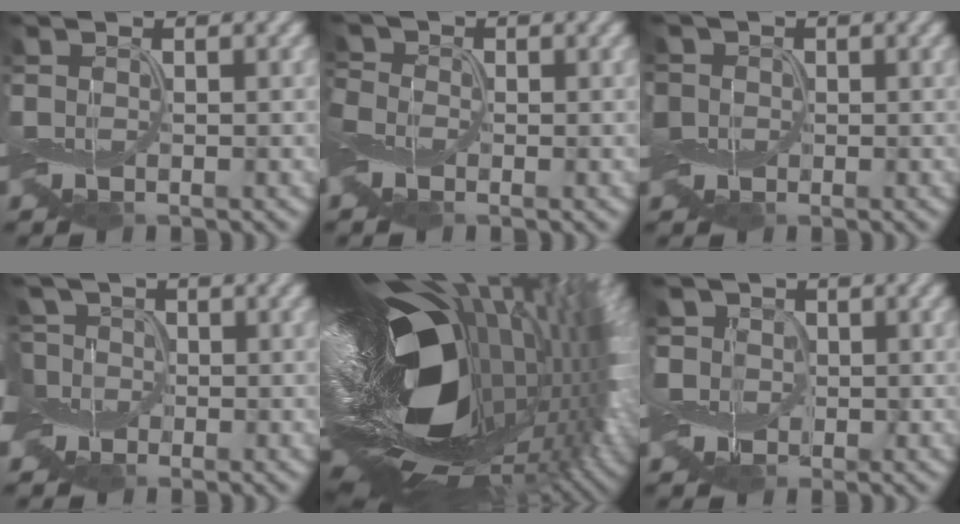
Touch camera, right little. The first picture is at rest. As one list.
[{"total": 2.9, "force": [-1.0, 2.3, 1.5], "torque": [-0.049, 0.003, -0.028]}, {"total": 2.0, "force": [0.0, 2.0, 0.2], "torque": [-0.013, 0.002, -0.006]}, {"total": 9.3, "force": [1.0, 7.1, 5.9], "torque": [-0.111, 0.023, -0.021]}, {"total": 21.8, "force": [0.8, 11.8, 18.4], "torque": [-0.307, -0.022, -0.014]}, {"total": 3.2, "force": [0.6, 3.0, 0.9], "torque": [-0.034, 0.007, -0.001]}]